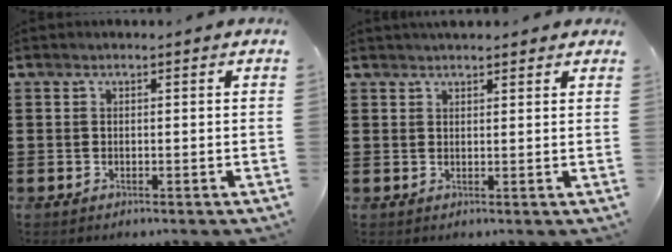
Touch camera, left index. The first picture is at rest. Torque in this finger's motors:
{"motor_torque": [1.14, -0.99, 0.37, 0.06]}